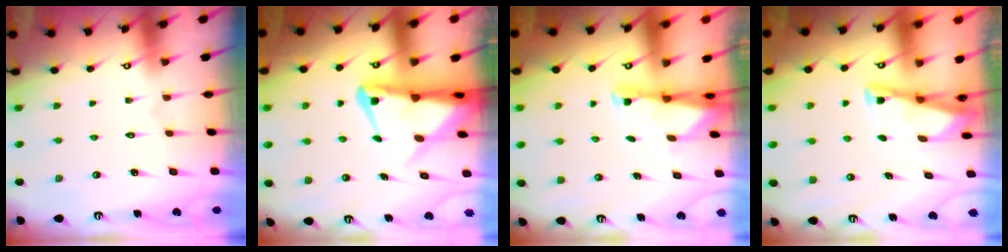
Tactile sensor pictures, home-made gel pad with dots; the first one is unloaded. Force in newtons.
{"total": 7.2, "press": 7.2, "slide": 0.8}
{"total": 1.8, "press": 1.8, "slide": 0.4}
{"total": 3.0, "press": 3.0, "slide": 0.3}